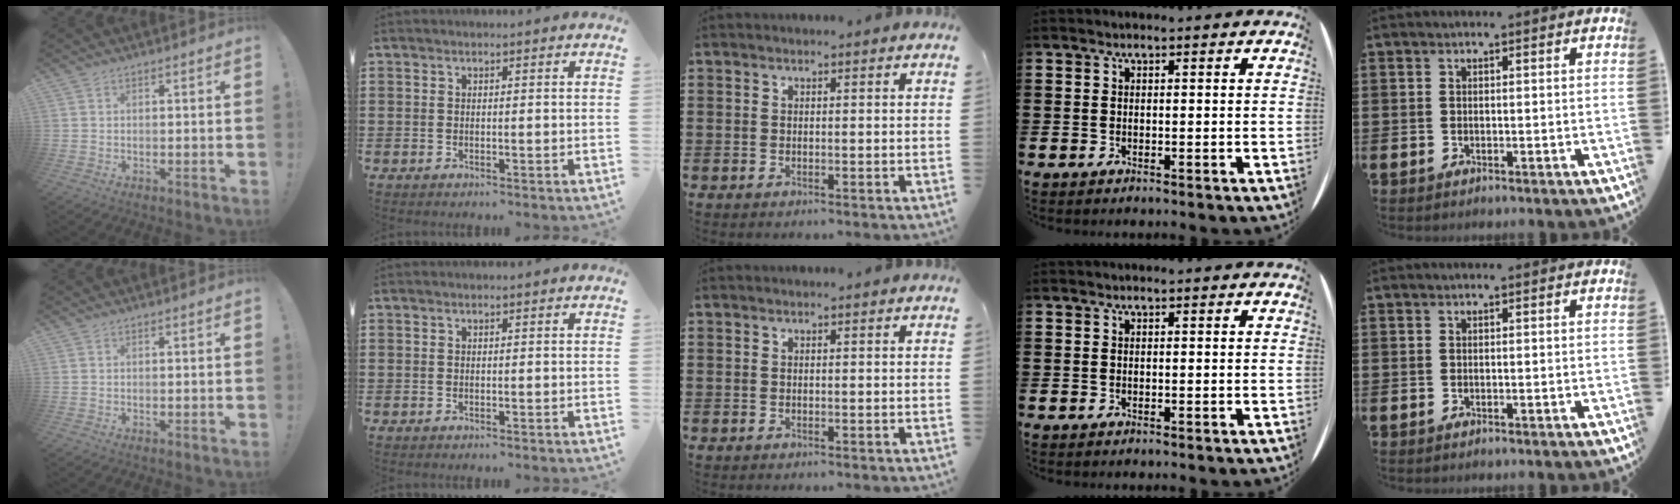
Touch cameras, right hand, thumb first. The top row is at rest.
{}